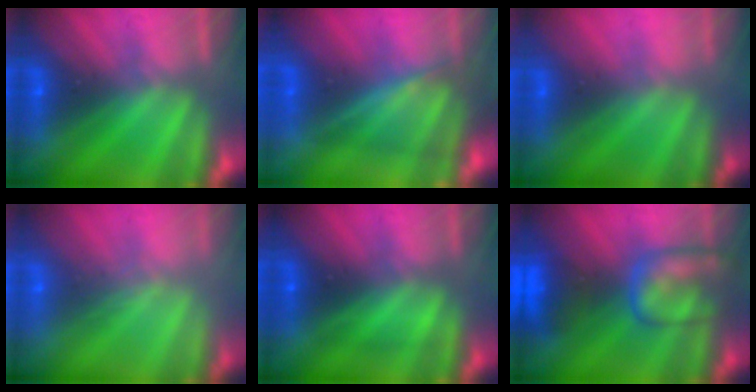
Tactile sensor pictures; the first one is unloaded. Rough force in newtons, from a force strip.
{"total": 4.6}
{"total": 2.4}
{"total": 2.4}
{"total": 1.9}
{"total": 7.6}